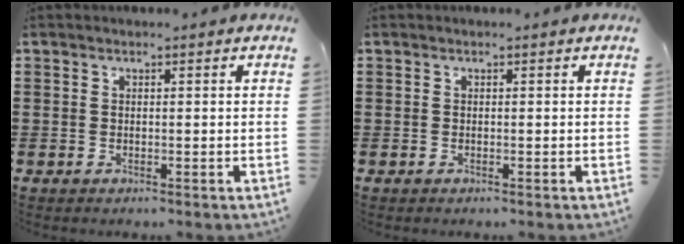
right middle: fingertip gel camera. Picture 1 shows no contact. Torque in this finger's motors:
{"motor_torque": [0.14, -0.01, 0.05, 0.01]}